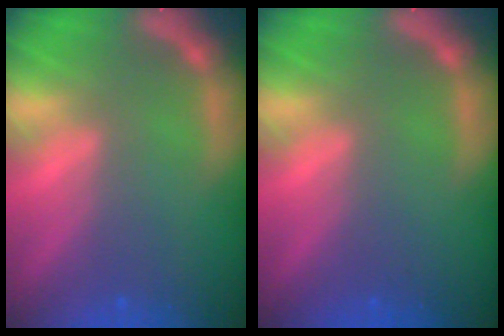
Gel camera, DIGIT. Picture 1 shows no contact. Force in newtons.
{"total": 0.0}